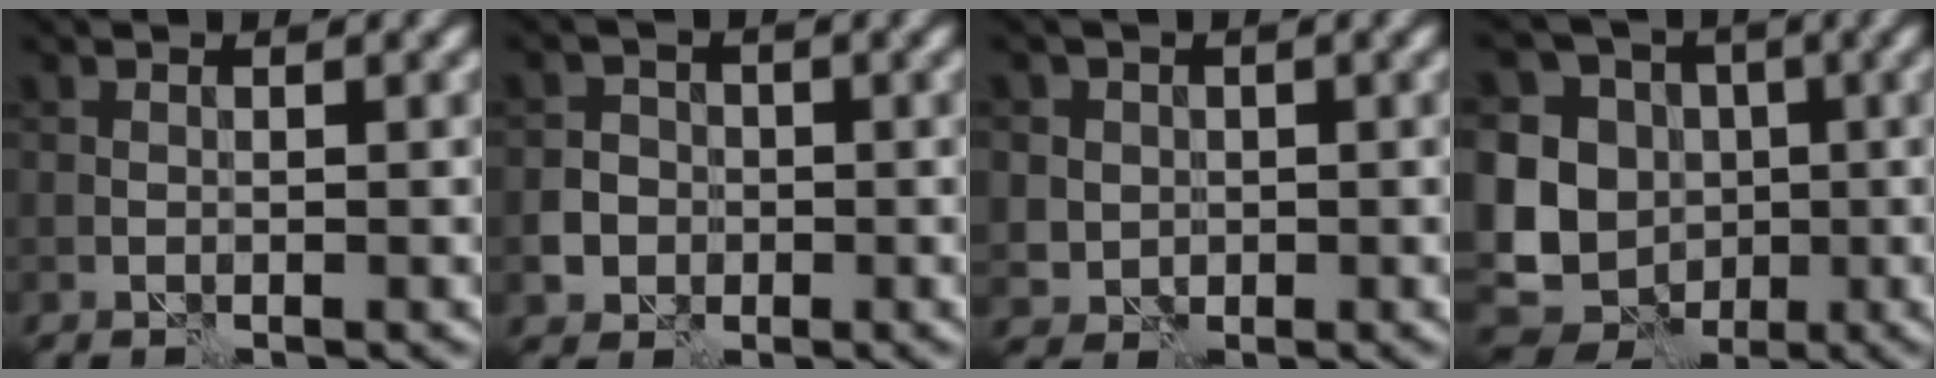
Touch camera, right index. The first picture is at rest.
{"total": 5.3, "force": [-2.2, 4.7, 1.2], "torque": [-0.007, -0.003, -0.056]}
{"total": 3.9, "force": [0.8, 3.6, 1.2], "torque": [-0.014, 0.015, 0.005]}
{"total": 11.9, "force": [-1.3, 10.5, 5.4], "torque": [-0.116, 0.001, -0.041]}